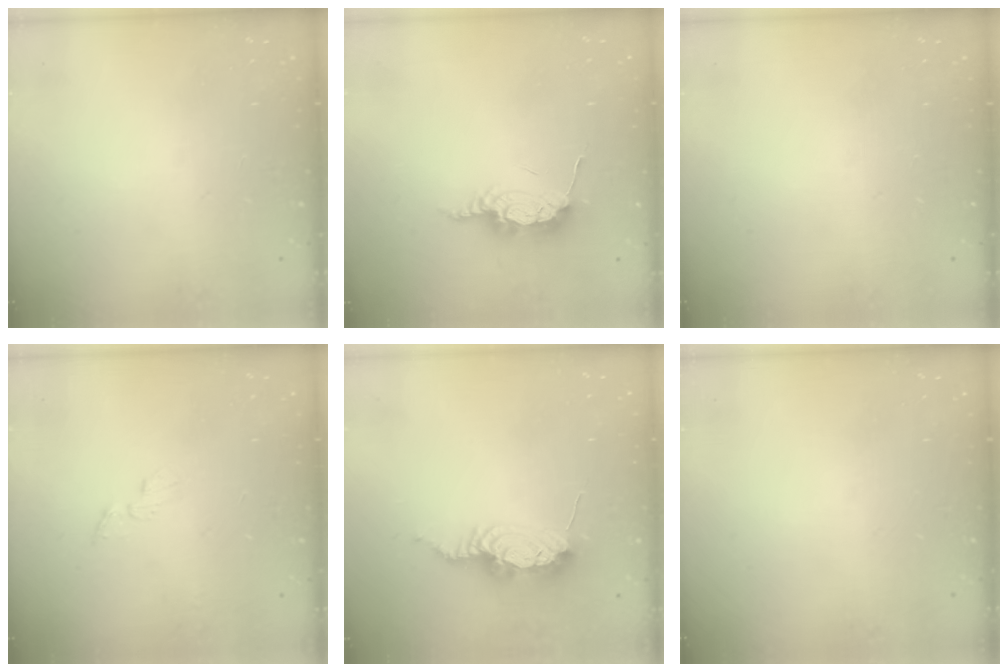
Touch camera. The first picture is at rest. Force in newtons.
{"total": 8.9, "press": 8.8, "slide": 0.9}
{"total": 0.0}
{"total": 3.3, "press": 3.3, "slide": 0.4}
{"total": 9.2, "press": 9.1, "slide": 0.7}
{"total": 0.0}